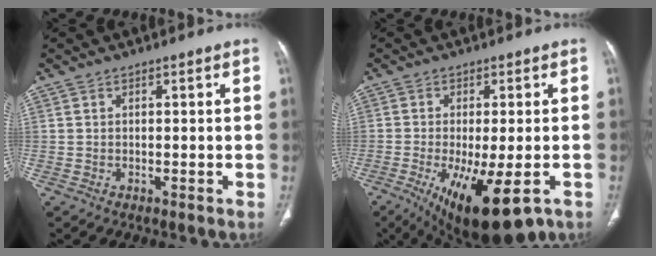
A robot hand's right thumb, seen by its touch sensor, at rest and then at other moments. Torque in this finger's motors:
{"motor_torque": [-0.21, 0.79, 0.13, -0.07, 0.17]}